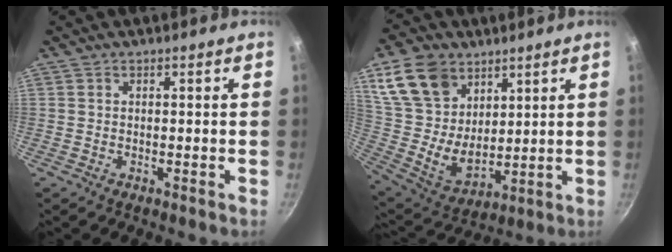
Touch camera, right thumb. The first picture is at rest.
{"total": 17.8, "force": [9.1, 12.1, 9.3], "torque": [-0.157, -0.041, 0.189]}